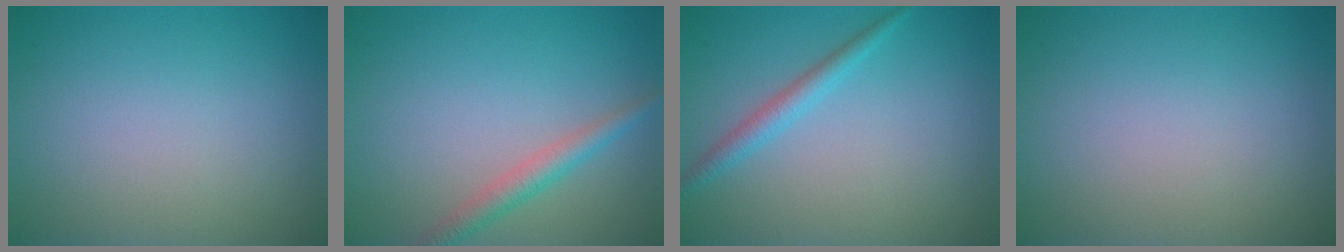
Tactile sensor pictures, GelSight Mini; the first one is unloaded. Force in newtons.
{"total": 2.4, "press": 2.4, "slide": 0.1}
{"total": 1.9, "press": 1.9, "slide": 0.1}
{"total": 0.0}